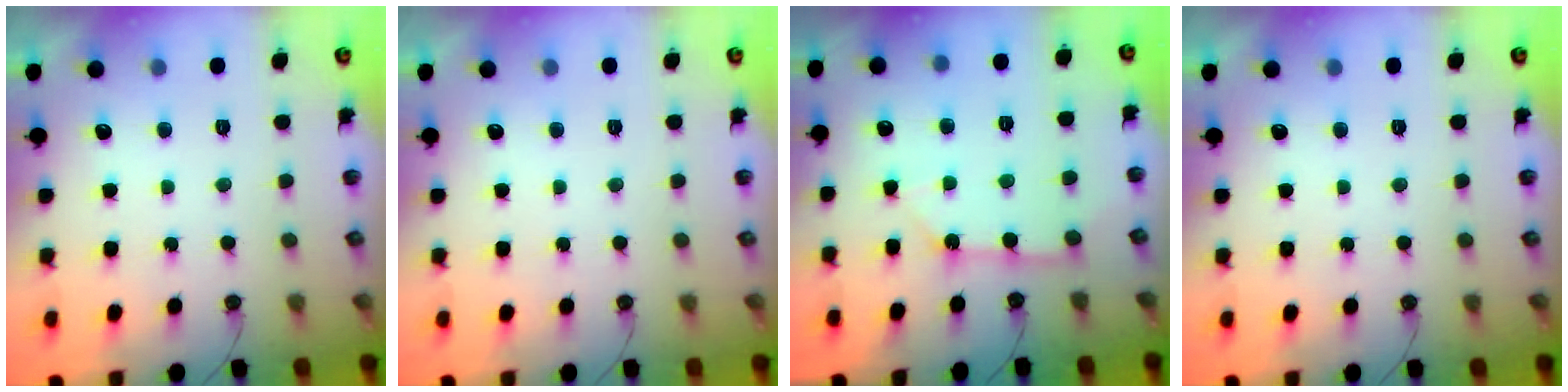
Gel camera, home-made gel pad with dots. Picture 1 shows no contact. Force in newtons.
{"total": 0.0}
{"total": 7.4, "press": 7.4, "slide": 0.7}
{"total": 0.0}